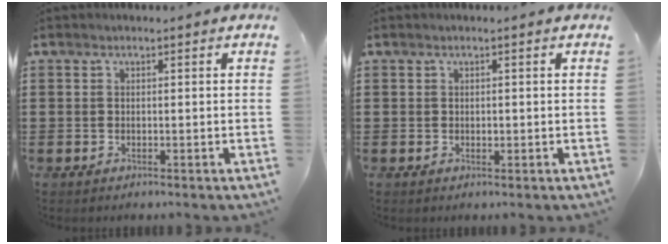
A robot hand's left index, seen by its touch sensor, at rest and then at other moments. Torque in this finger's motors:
{"motor_torque": [0.20, 0.07, 0.00, 0.00]}